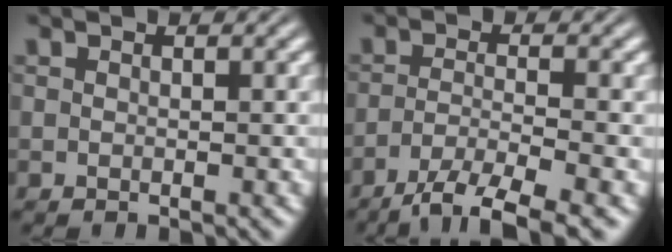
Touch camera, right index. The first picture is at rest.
{"total": 6.2, "force": [-4.7, 1.1, 4.0], "torque": [-0.056, -0.020, -0.062]}